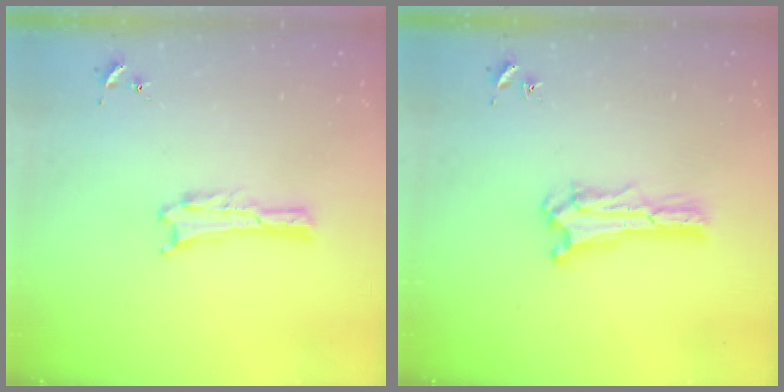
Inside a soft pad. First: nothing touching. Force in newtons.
{"total": 0.9, "press": 0.9, "slide": 0.2}